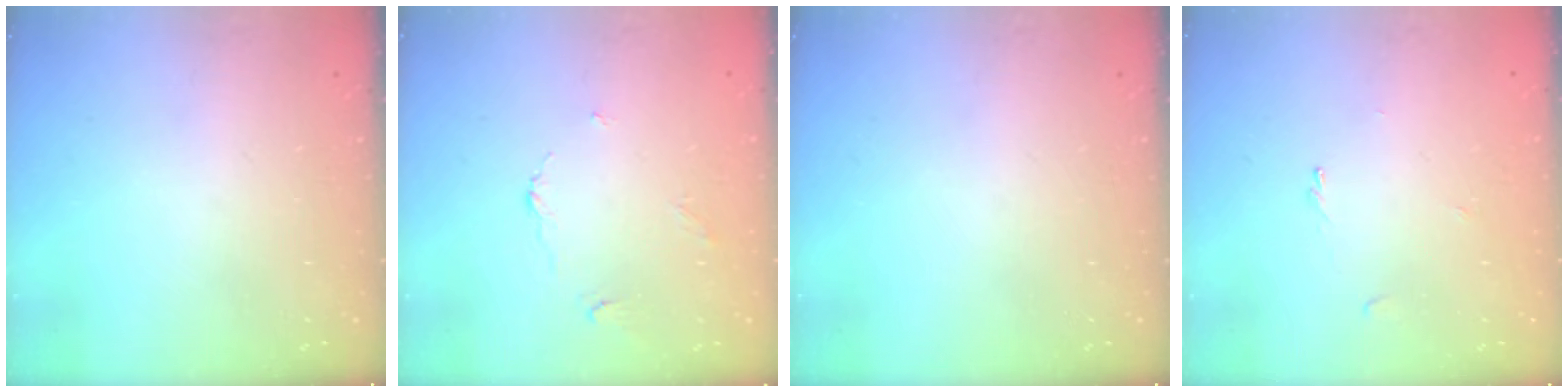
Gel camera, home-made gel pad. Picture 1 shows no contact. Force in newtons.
{"total": 3.1, "press": 3.1, "slide": 0.4}
{"total": 0.0}
{"total": 0.7, "press": 0.6, "slide": 0.4}